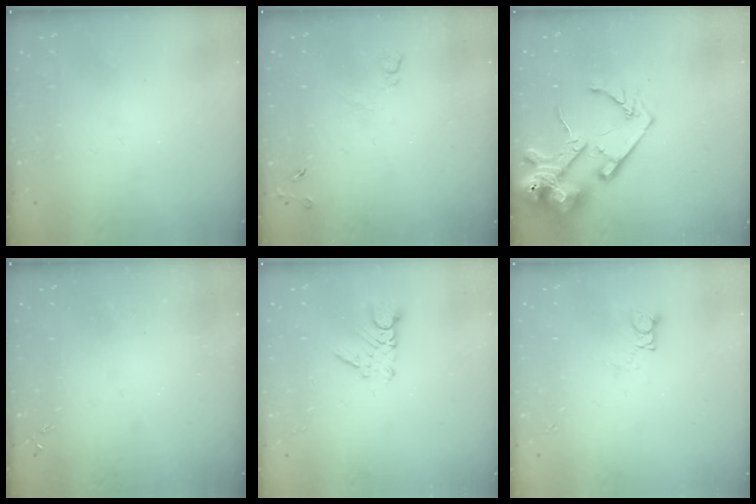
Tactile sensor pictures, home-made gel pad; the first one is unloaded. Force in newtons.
{"total": 4.1, "press": 4.0, "slide": 0.8}
{"total": 21.6, "press": 21.5, "slide": 2.7}
{"total": 0.0}
{"total": 3.3, "press": 3.3, "slide": 0.3}
{"total": 3.5, "press": 3.5, "slide": 0.4}